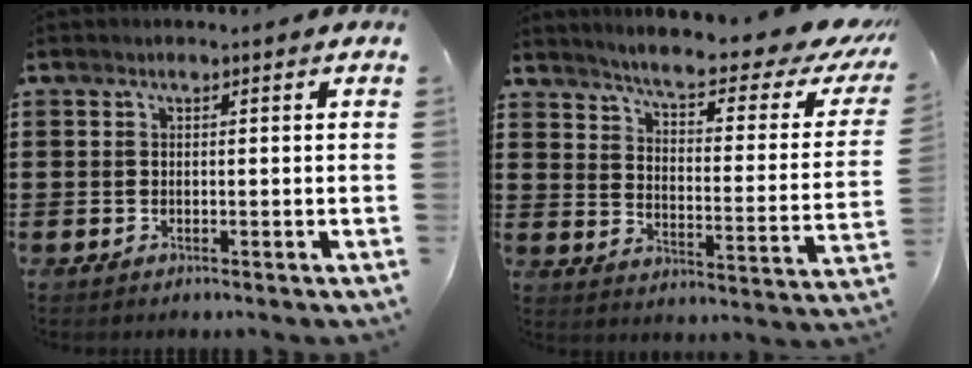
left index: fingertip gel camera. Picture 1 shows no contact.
{"total": 6.4, "force": [5.3, 0.1, 3.6], "torque": [-0.085, -0.045, 0.083]}